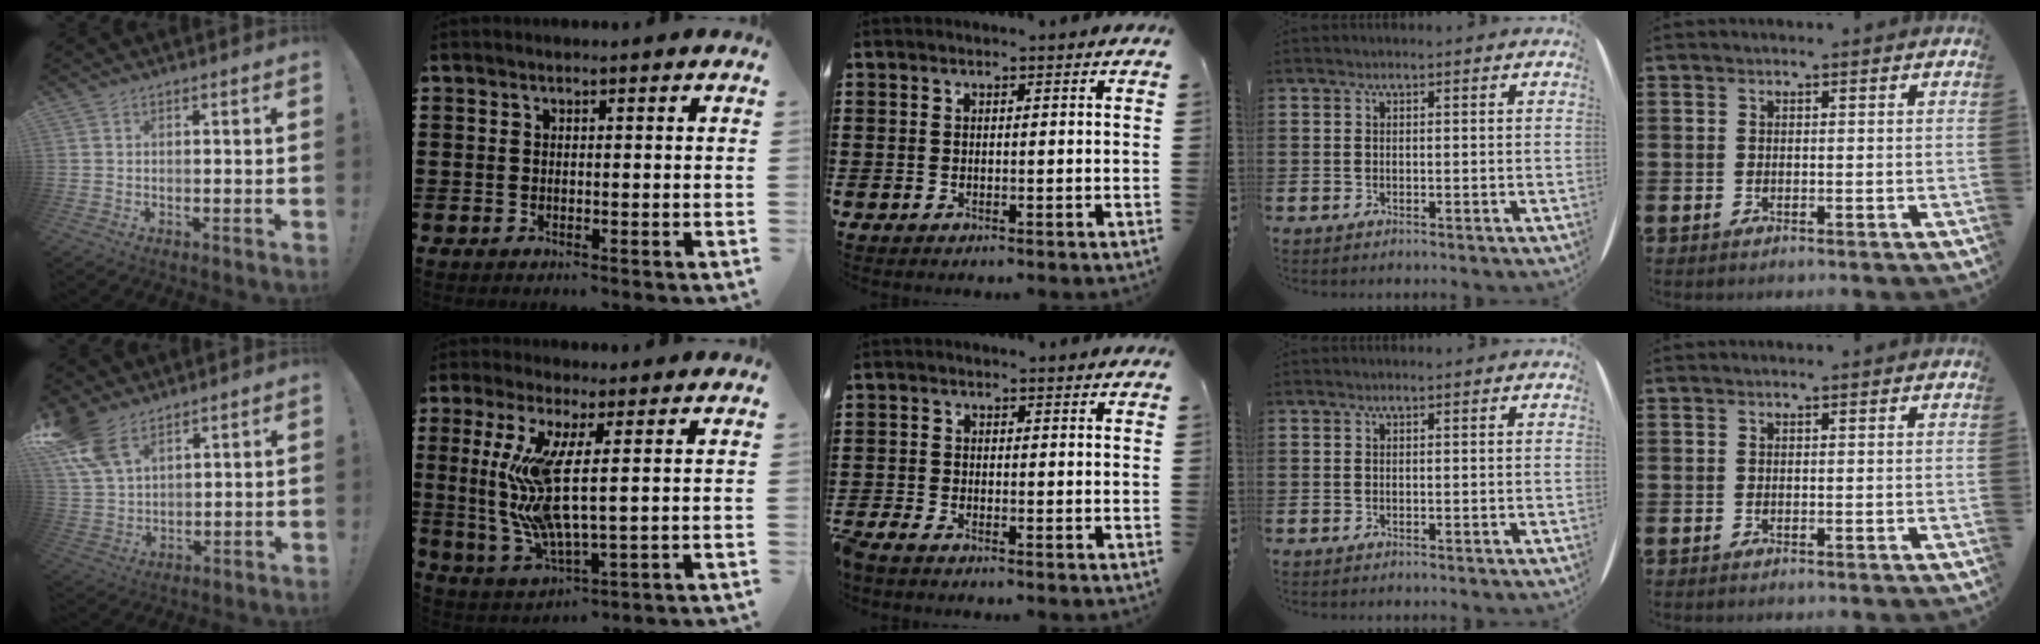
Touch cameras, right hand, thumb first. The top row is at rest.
{"thumb": {"total": 11.7, "force": [7.9, 6.1, 6.0], "torque": [-0.123, -0.033, 0.158]}, "index": {"total": 11.2, "force": [2.0, 2.1, 10.8], "torque": [-0.251, -0.029, 0.028]}, "middle": {"total": 1.9, "force": [-1.8, 0.3, 0.5], "torque": [-0.035, -0.009, -0.043]}}